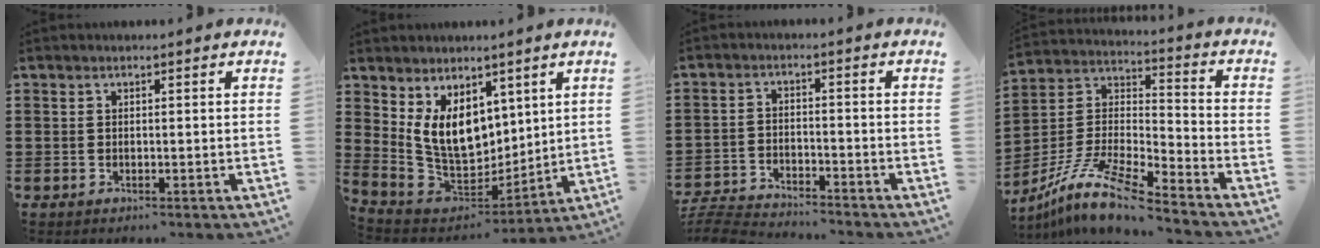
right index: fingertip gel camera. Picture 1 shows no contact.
{"total": 10.1, "force": [3.6, 7.3, 6.0], "torque": [-0.151, -0.016, 0.070]}
{"total": 5.1, "force": [-5.1, 0.3, 0.5], "torque": [-0.029, -0.002, -0.111]}
{"total": 11.4, "force": [-9.7, 0.9, 6.0], "torque": [-0.135, 0.003, -0.201]}